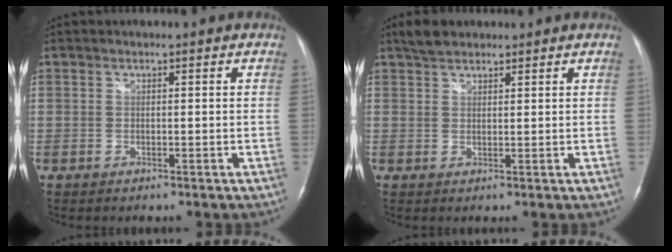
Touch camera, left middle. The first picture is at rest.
{"total": 3.4, "force": [2.8, 1.4, 1.2], "torque": [-0.031, 0.012, 0.051]}